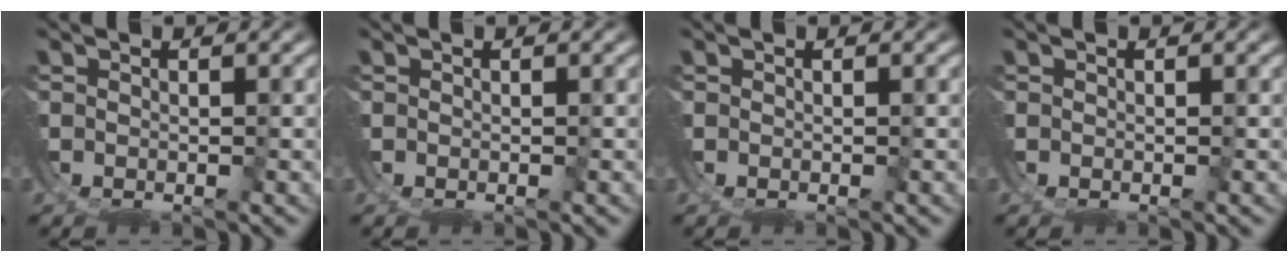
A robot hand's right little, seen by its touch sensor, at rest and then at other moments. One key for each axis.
{"total": 0.0}
{"total": 0.0}
{"total": 0.0}